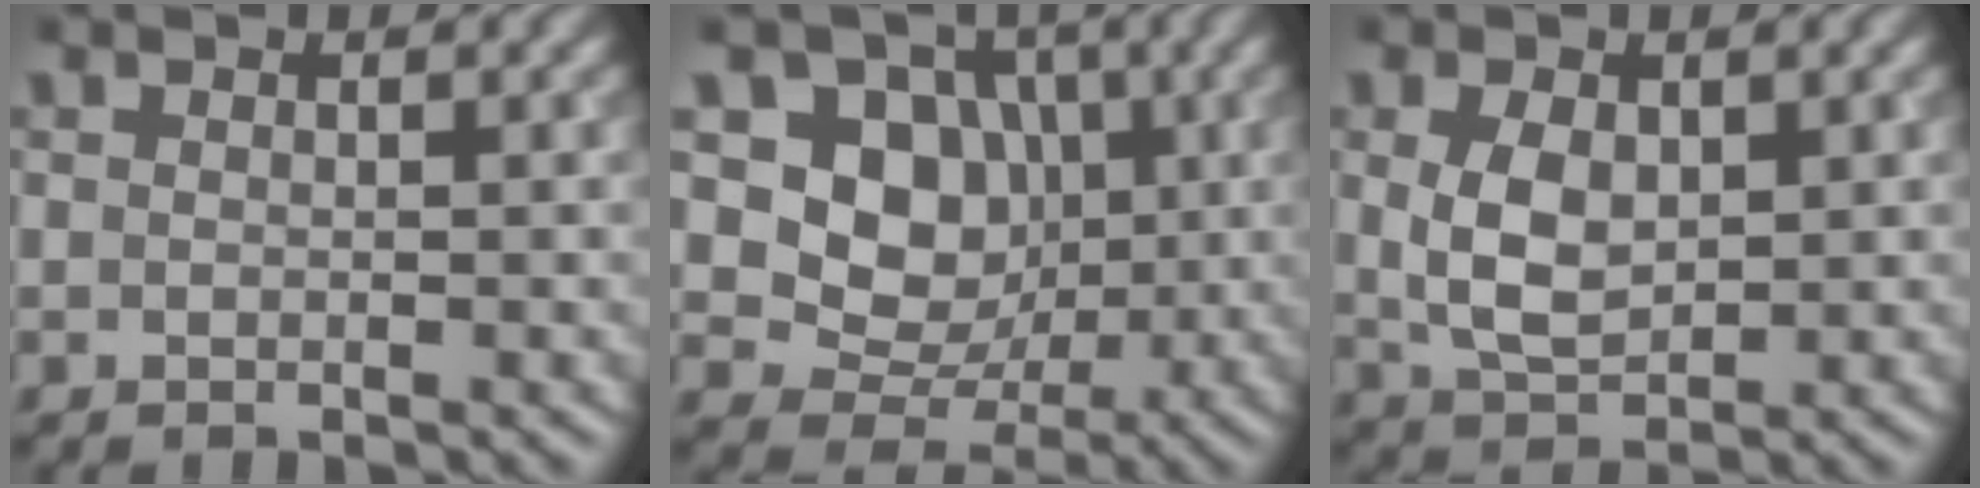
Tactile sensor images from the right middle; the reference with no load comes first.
{"total": 7.7, "force": [1.4, 6.4, 4.0], "torque": [-0.063, -0.005, 0.005]}
{"total": 3.9, "force": [0.6, 2.4, 2.9], "torque": [-0.072, -0.002, 0.018]}